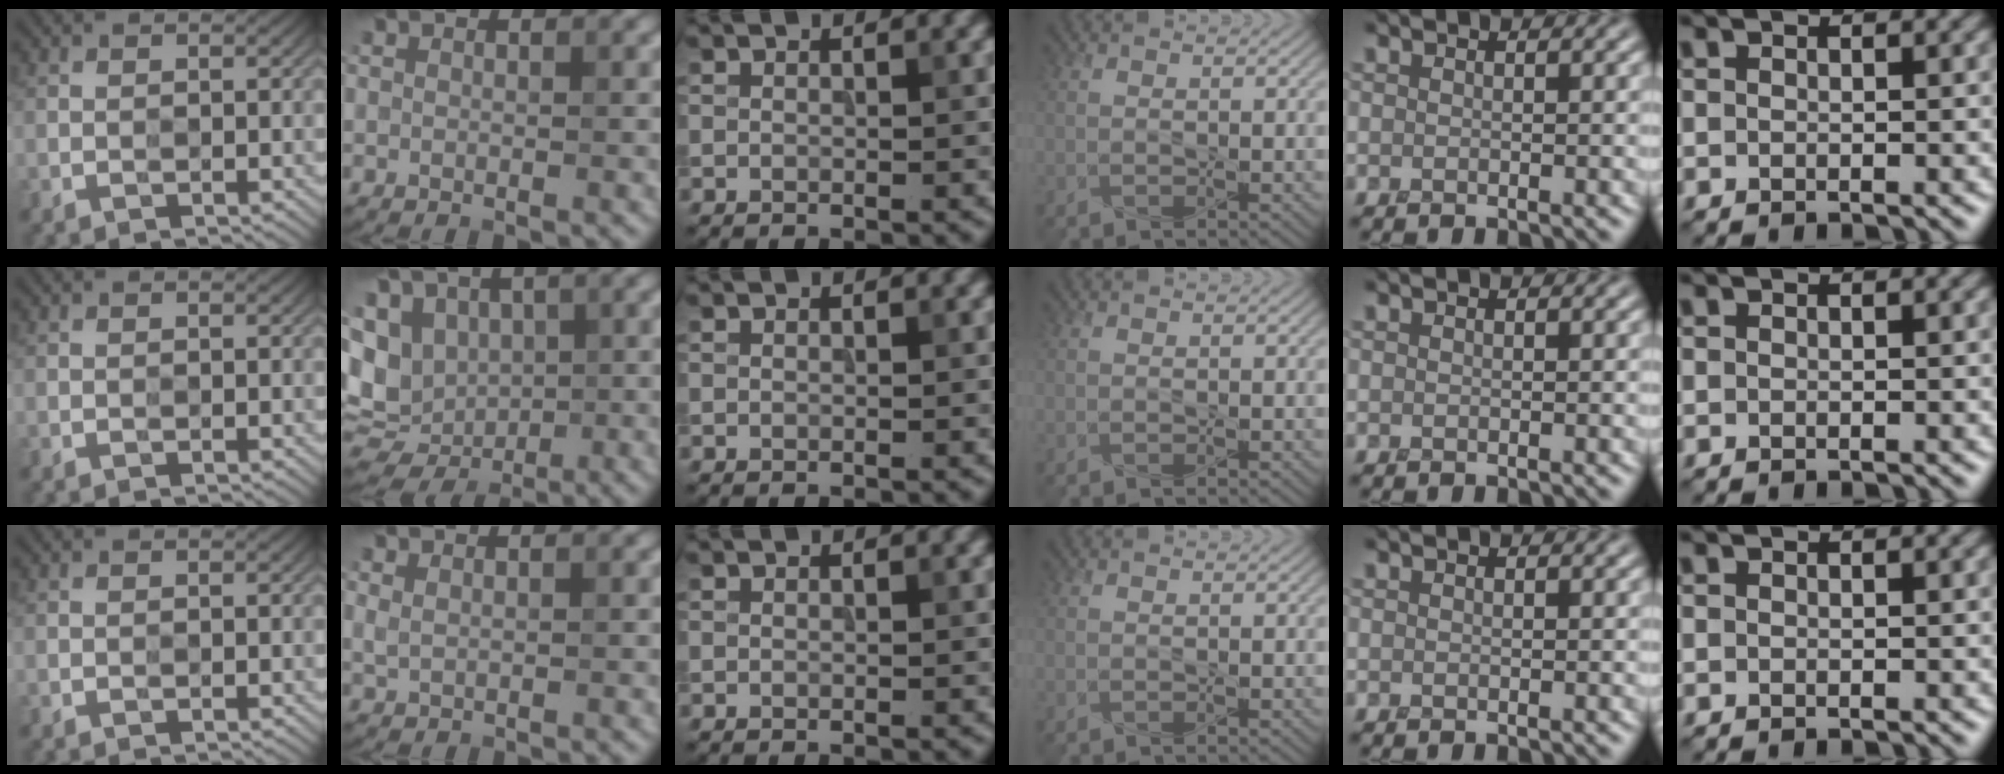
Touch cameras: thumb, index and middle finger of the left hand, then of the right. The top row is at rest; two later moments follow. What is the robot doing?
{"motion": "press", "object": "toy piano key"}